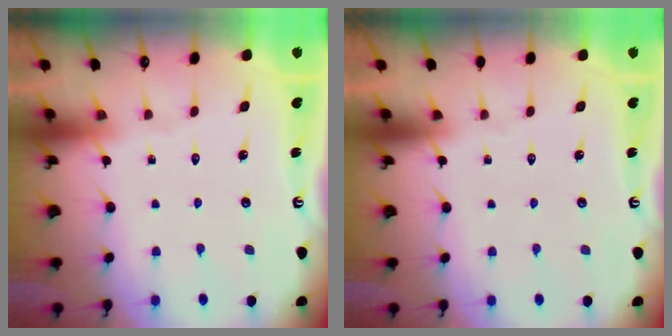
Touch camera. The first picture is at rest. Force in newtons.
{"total": 0.0}